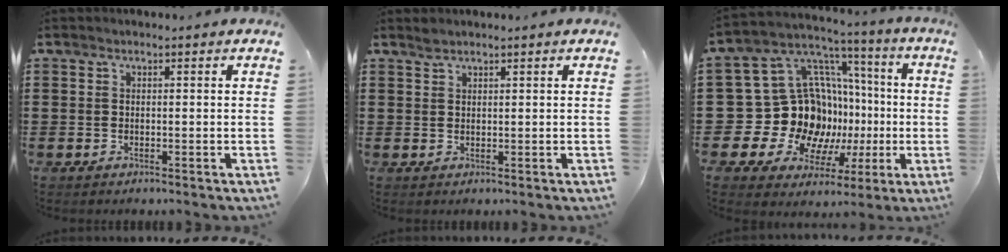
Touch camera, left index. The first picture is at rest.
{"total": 1.1, "force": [1.1, 0.2, 0.4], "torque": [-0.010, 0.000, 0.020]}
{"total": 18.6, "force": [-1.6, 16.4, 8.8], "torque": [-0.202, -0.029, 0.017]}